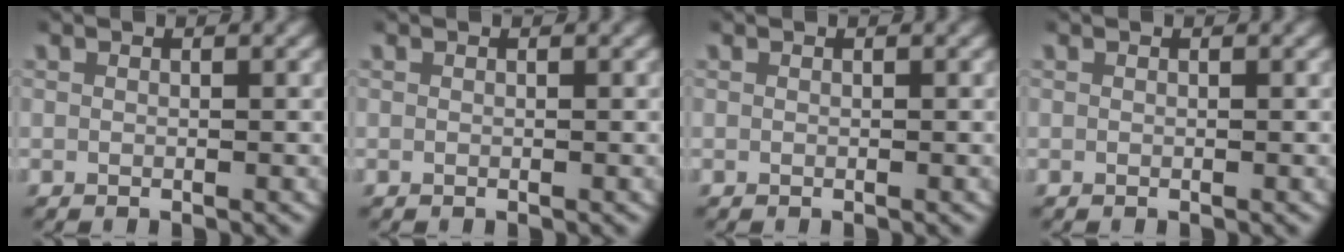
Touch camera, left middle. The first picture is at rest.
{"total": 0.0}
{"total": 0.0}
{"total": 0.0}